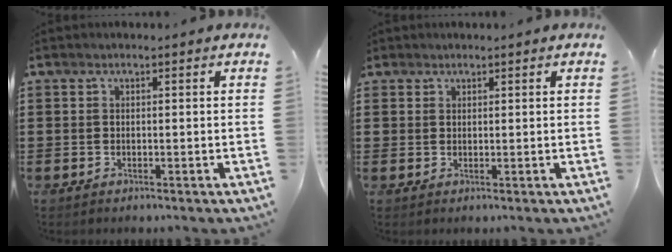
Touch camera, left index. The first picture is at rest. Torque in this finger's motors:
{"motor_torque": [0.02, 0.03, -0.02, -0.04]}